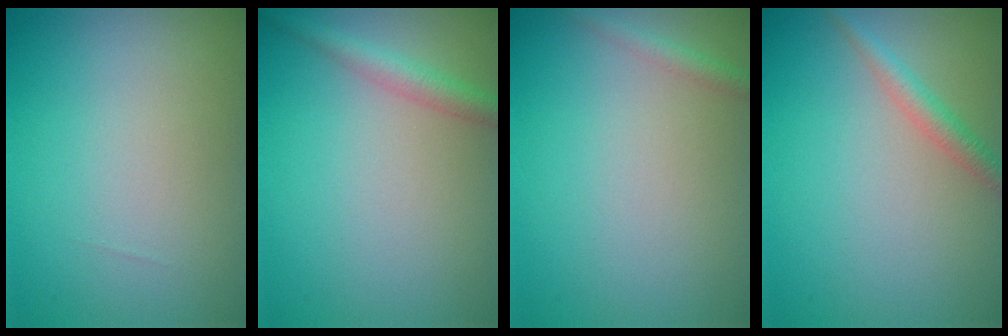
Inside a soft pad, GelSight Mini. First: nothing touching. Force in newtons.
{"total": 2.4, "press": 2.4, "slide": 0.1}
{"total": 1.3, "press": 1.2, "slide": 0.1}
{"total": 2.1, "press": 2.1, "slide": 0.0}